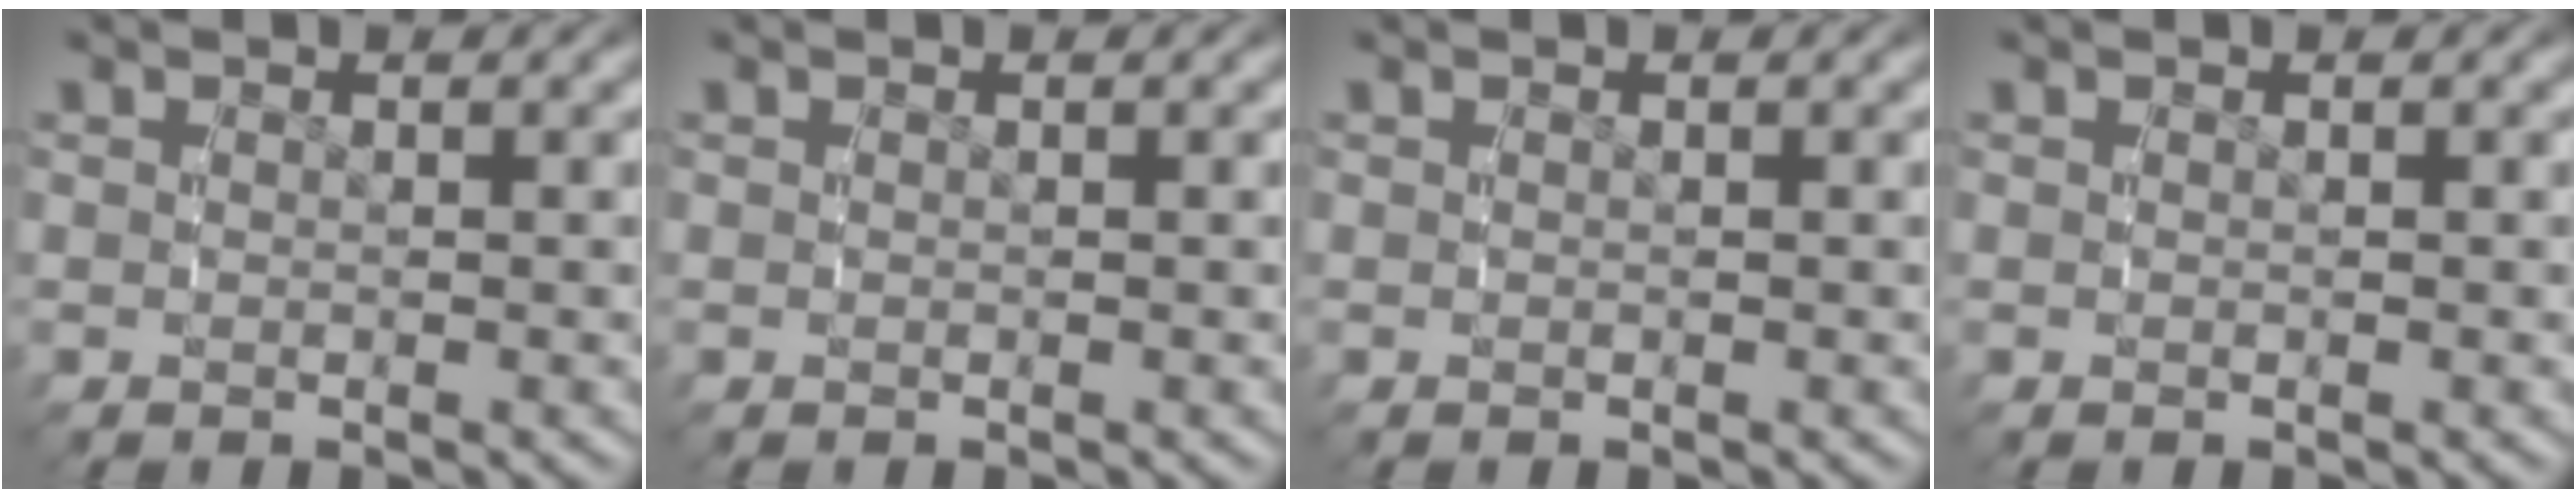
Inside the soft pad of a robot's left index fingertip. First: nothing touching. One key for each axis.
{"total": 0.0}
{"total": 0.0}
{"total": 0.0}